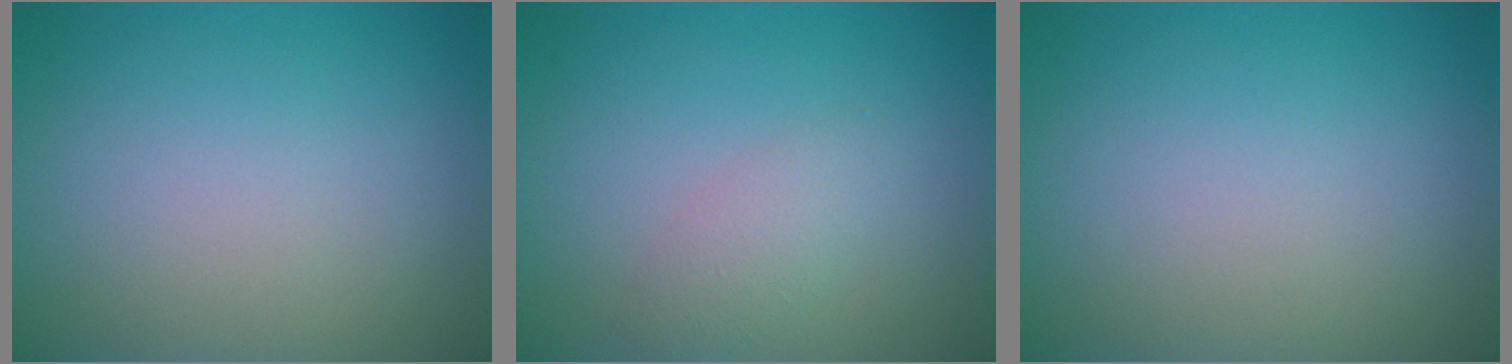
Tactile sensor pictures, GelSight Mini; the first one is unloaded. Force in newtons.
{"total": 2.0, "press": 2.0, "slide": 0.1}
{"total": 0.0}